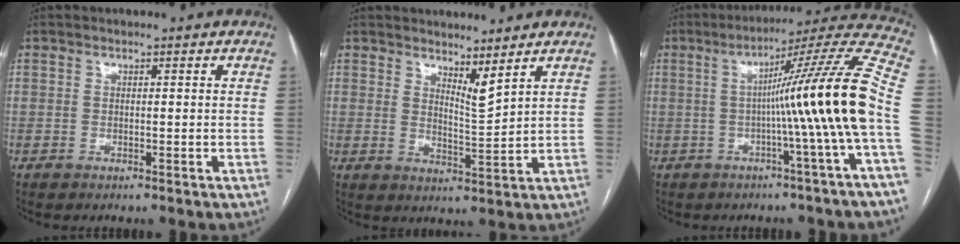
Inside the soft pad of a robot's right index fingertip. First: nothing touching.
{"total": 3.7, "force": [3.0, 0.0, 2.1], "torque": [-0.040, -0.022, 0.060]}
{"total": 16.8, "force": [-1.9, -2.9, 16.5], "torque": [-0.220, 0.015, -0.038]}